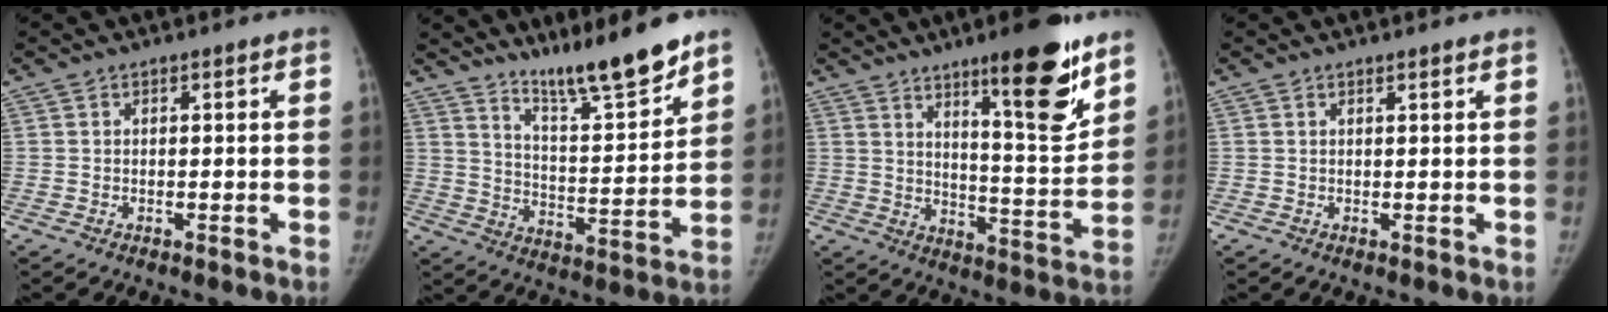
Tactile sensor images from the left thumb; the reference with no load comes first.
{"total": 13.7, "force": [11.2, 1.1, 7.8], "torque": [-0.106, -0.083, 0.193]}
{"total": 16.3, "force": [10.5, 3.3, 12.0], "torque": [-0.144, -0.079, 0.163]}
{"total": 1.0, "force": [0.9, -0.1, 0.5], "torque": [-0.009, -0.005, 0.016]}